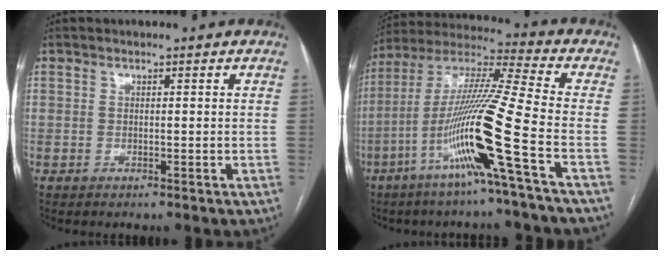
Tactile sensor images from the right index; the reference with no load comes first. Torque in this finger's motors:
{"motor_torque": [2.14, 0.00, 1.05, 0.21]}